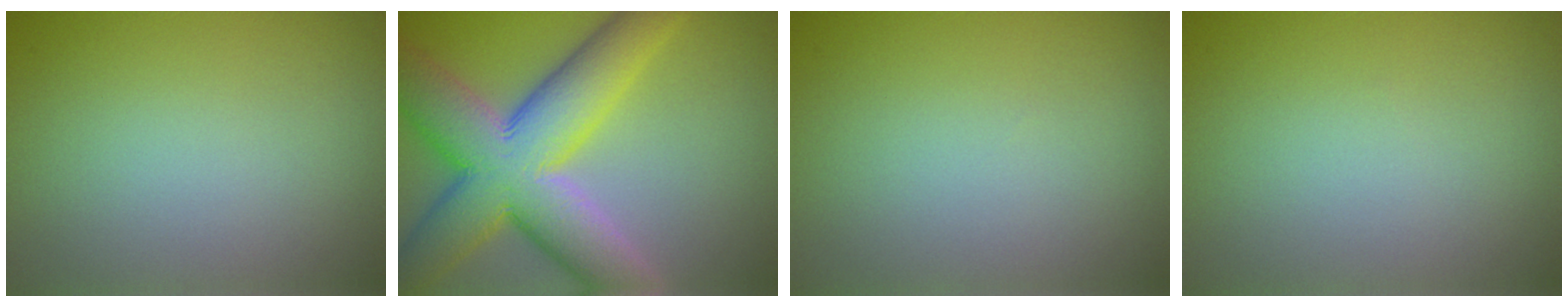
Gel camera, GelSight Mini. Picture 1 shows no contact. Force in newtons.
{"total": 13.0, "press": 13.0, "slide": 0.8}
{"total": 0.0}
{"total": 0.0}